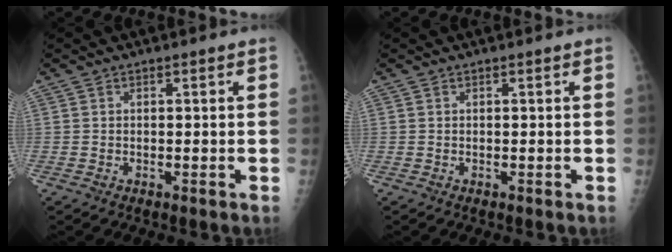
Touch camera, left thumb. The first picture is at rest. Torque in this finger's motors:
{"motor_torque": [0.00, 0.00, -0.02, -0.02, 0.00]}